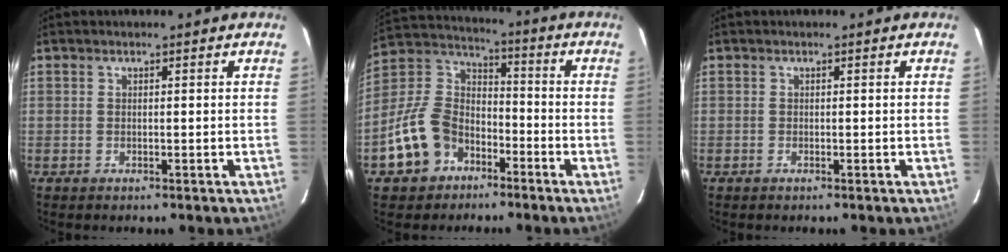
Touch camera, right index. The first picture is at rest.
{"total": 13.8, "force": [-7.4, 10.2, 5.8], "torque": [-0.146, 0.037, -0.116]}
{"total": 0.0}